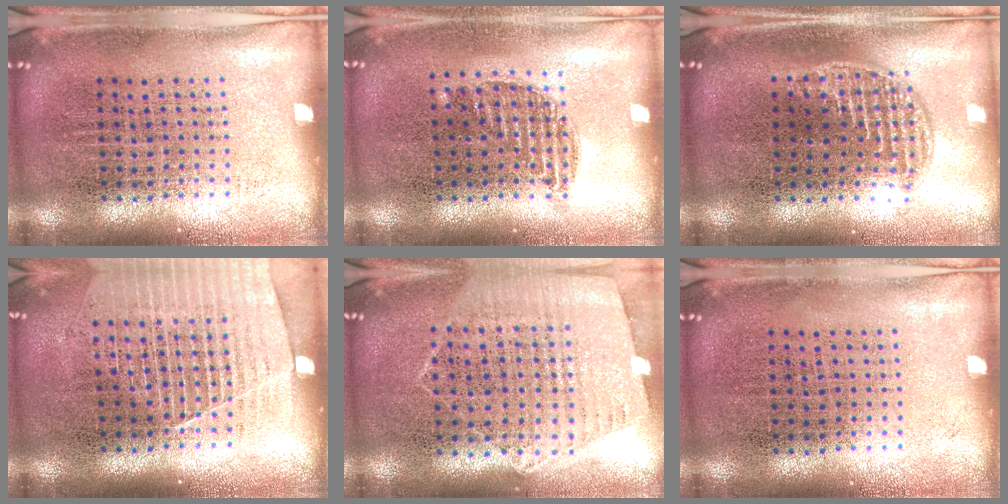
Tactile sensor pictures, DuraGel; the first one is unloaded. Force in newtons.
{"total": 0.9, "press": 0.8, "slide": 0.4}
{"total": 1.2, "press": 1.1, "slide": 0.6}
{"total": 1.5, "press": 1.4, "slide": 0.5}
{"total": 1.2, "press": 1.2, "slide": 0.4}
{"total": 0.0}